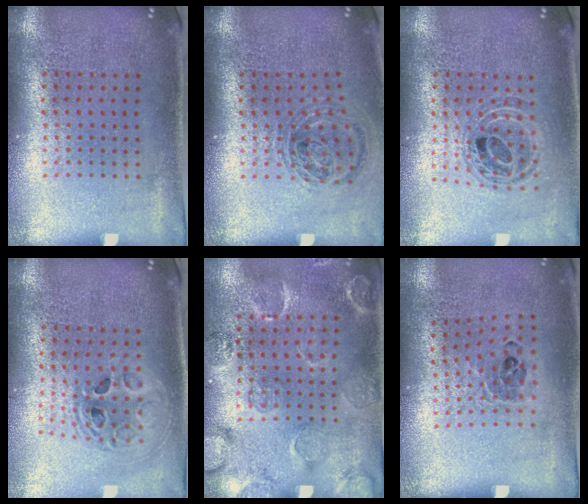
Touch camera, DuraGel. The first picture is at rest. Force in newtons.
{"total": 0.9, "press": 0.9, "slide": 0.3}
{"total": 0.9, "press": 0.9, "slide": 0.2}
{"total": 2.0, "press": 1.6, "slide": 1.2}
{"total": 2.8, "press": 1.9, "slide": 2.1}
{"total": 0.9, "press": 0.8, "slide": 0.3}